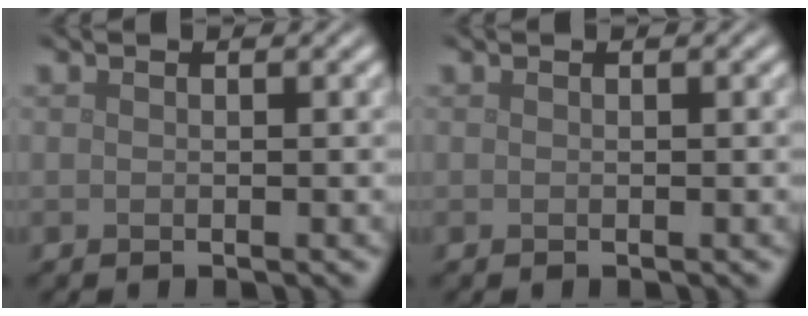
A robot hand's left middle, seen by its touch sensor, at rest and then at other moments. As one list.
[{"total": 0.0}]